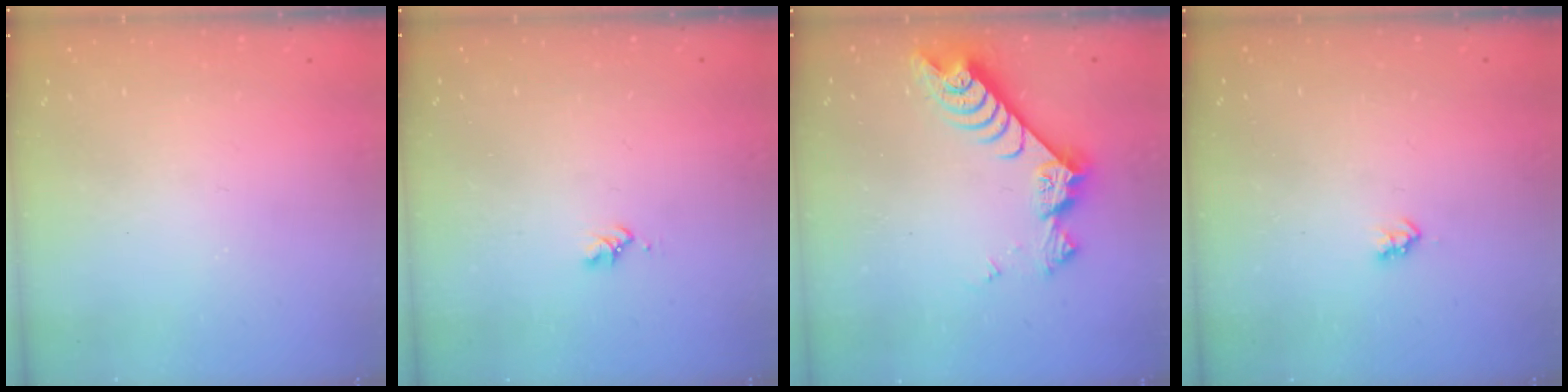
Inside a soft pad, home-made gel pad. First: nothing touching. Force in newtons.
{"total": 1.7, "press": 1.7, "slide": 0.3}
{"total": 9.1, "press": 9.0, "slide": 1.3}
{"total": 2.5, "press": 2.5, "slide": 0.4}